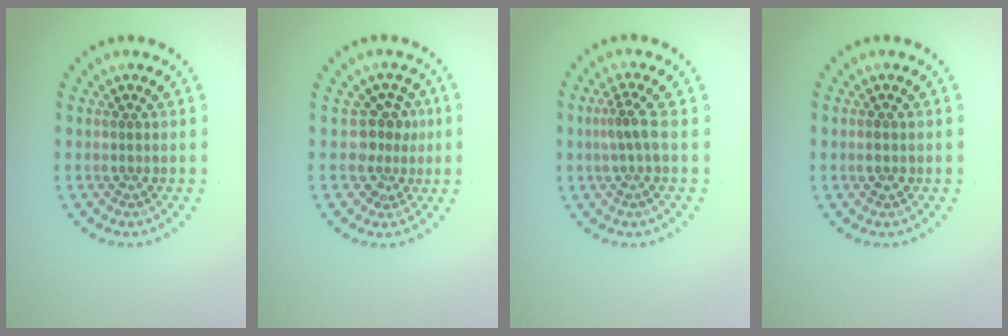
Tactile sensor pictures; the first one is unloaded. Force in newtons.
{"total": 2.6, "press": 2.0, "slide": 1.8}
{"total": 2.0, "press": 1.5, "slide": 1.3}
{"total": 1.3, "press": 1.3, "slide": 0.1}